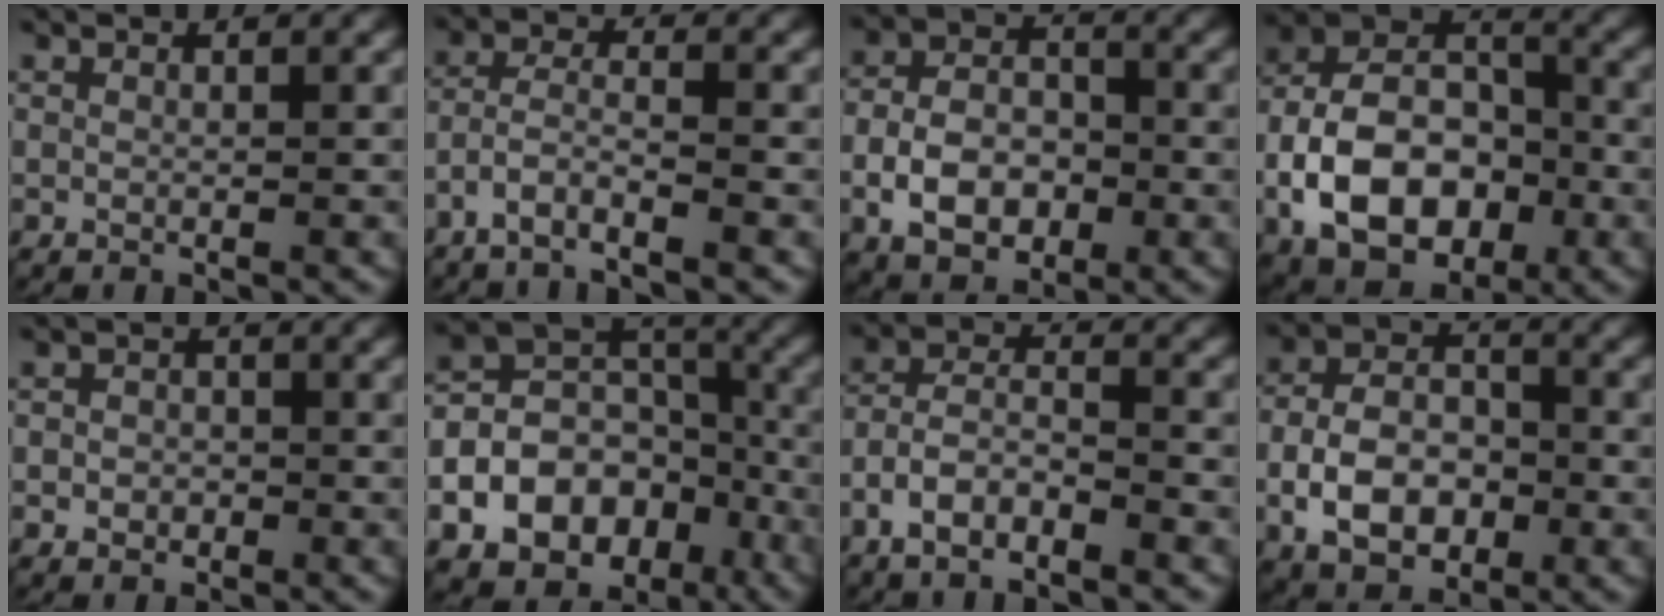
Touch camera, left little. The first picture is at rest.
{"total": 3.4, "force": [-2.5, 0.6, 2.3], "torque": [-0.048, 0.003, -0.062]}
{"total": 6.6, "force": [-2.2, 4.2, 4.5], "torque": [-0.085, 0.004, -0.046]}
{"total": 12.3, "force": [-4.1, 7.5, 8.7], "torque": [-0.166, 0.005, -0.084]}
{"total": 2.0, "force": [-0.6, 1.7, 0.8], "torque": [0.001, 0.002, -0.017]}
{"total": 14.5, "force": [-7.0, 10.9, 6.6], "torque": [-0.123, -0.016, -0.120]}
{"total": 4.8, "force": [-3.1, 2.0, 3.2], "torque": [-0.058, 0.007, -0.067]}
{"total": 7.7, "force": [-2.6, 4.7, 5.5], "torque": [-0.105, 0.005, -0.053]}